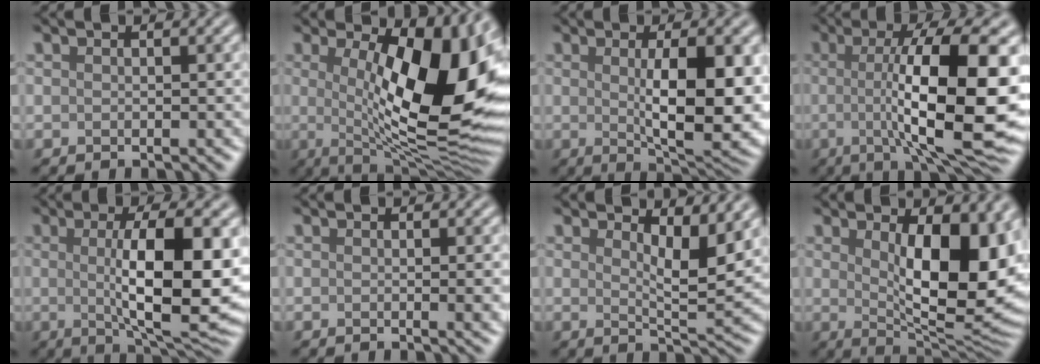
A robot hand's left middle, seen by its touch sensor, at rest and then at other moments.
{"total": 14.4, "force": [1.4, 5.1, 13.4], "torque": [-0.163, -0.005, 0.015]}
{"total": 9.5, "force": [0.2, 2.8, 9.0], "torque": [-0.130, -0.010, 0.011]}
{"total": 14.1, "force": [-0.3, 4.0, 13.5], "torque": [-0.179, -0.005, -0.010]}
{"total": 11.2, "force": [0.3, 3.1, 10.8], "torque": [-0.151, -0.008, 0.009]}
{"total": 2.1, "force": [0.0, 0.6, 2.0], "torque": [-0.018, -0.001, -0.004]}
{"total": 4.4, "force": [2.2, 1.3, 3.6], "torque": [-0.054, -0.011, 0.034]}
{"total": 12.2, "force": [2.0, 5.0, 10.9], "torque": [-0.131, -0.006, 0.033]}